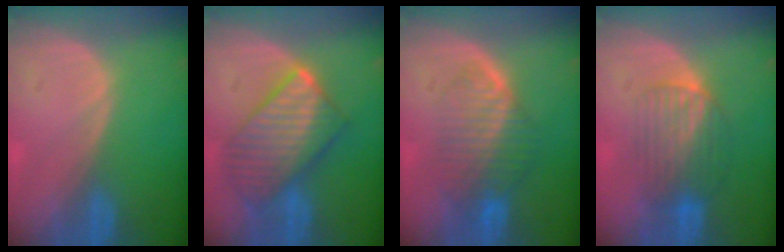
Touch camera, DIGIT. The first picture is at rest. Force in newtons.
{"total": 10.2, "press": 10.2, "slide": 0.8}
{"total": 7.9, "press": 7.1, "slide": 3.4}
{"total": 6.3, "press": 6.2, "slide": 1.1}